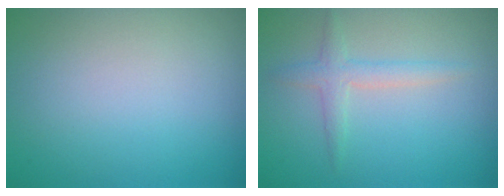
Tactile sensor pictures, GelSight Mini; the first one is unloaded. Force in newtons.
{"total": 2.0, "press": 2.0, "slide": 0.1}